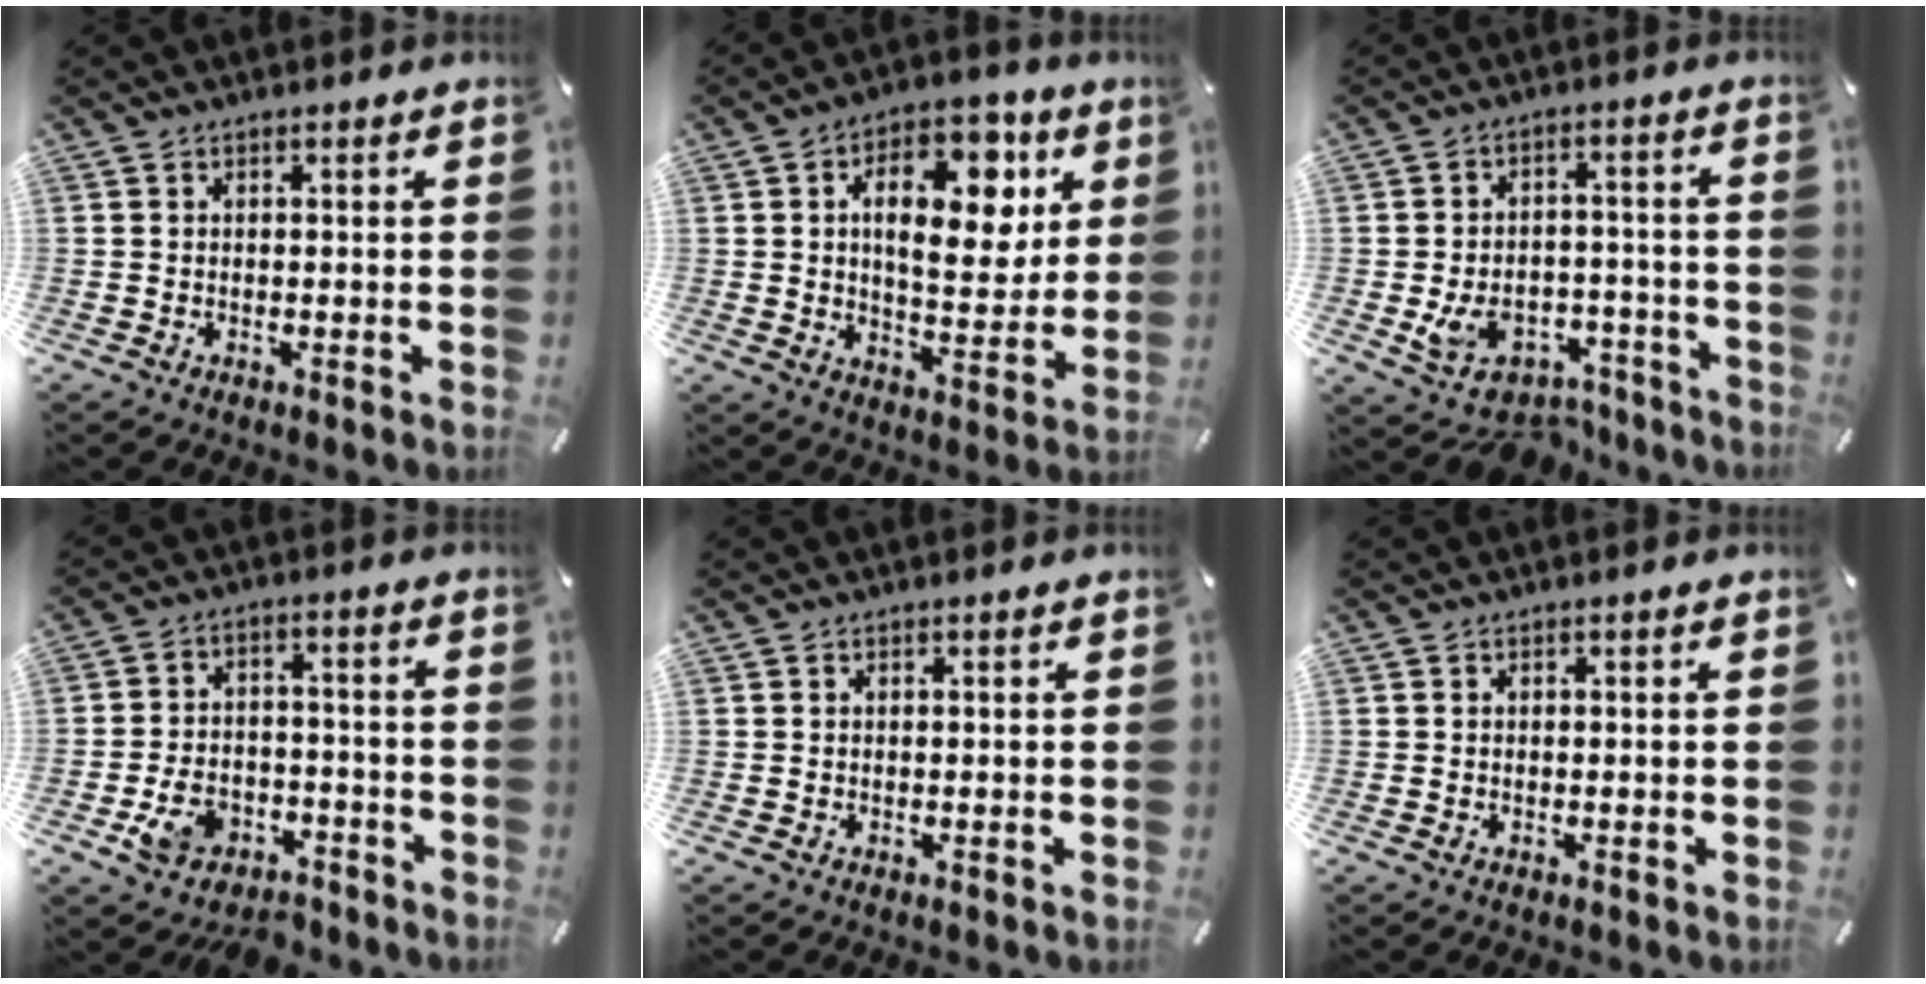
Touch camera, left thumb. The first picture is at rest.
{"total": 16.4, "force": [5.5, 9.8, 11.9], "torque": [-0.156, -0.020, 0.089]}
{"total": 9.5, "force": [-4.0, 7.3, 4.6], "torque": [-0.070, 0.030, -0.063]}
{"total": 8.2, "force": [-5.1, 5.4, 3.5], "torque": [-0.065, 0.038, -0.089]}
{"total": 0.0}
{"total": 0.0}